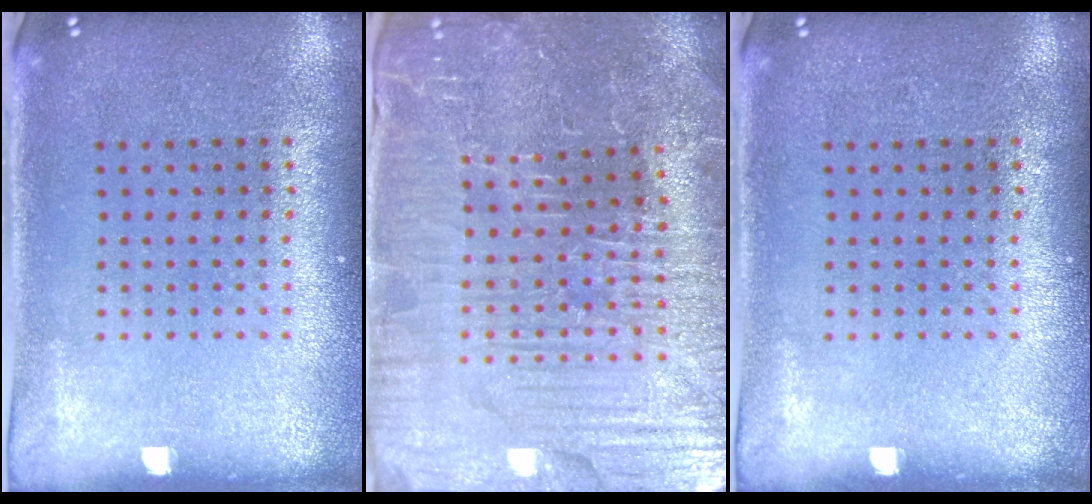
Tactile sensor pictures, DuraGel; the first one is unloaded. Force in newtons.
{"total": 4.6, "press": 4.6, "slide": 0.9}
{"total": 0.0}